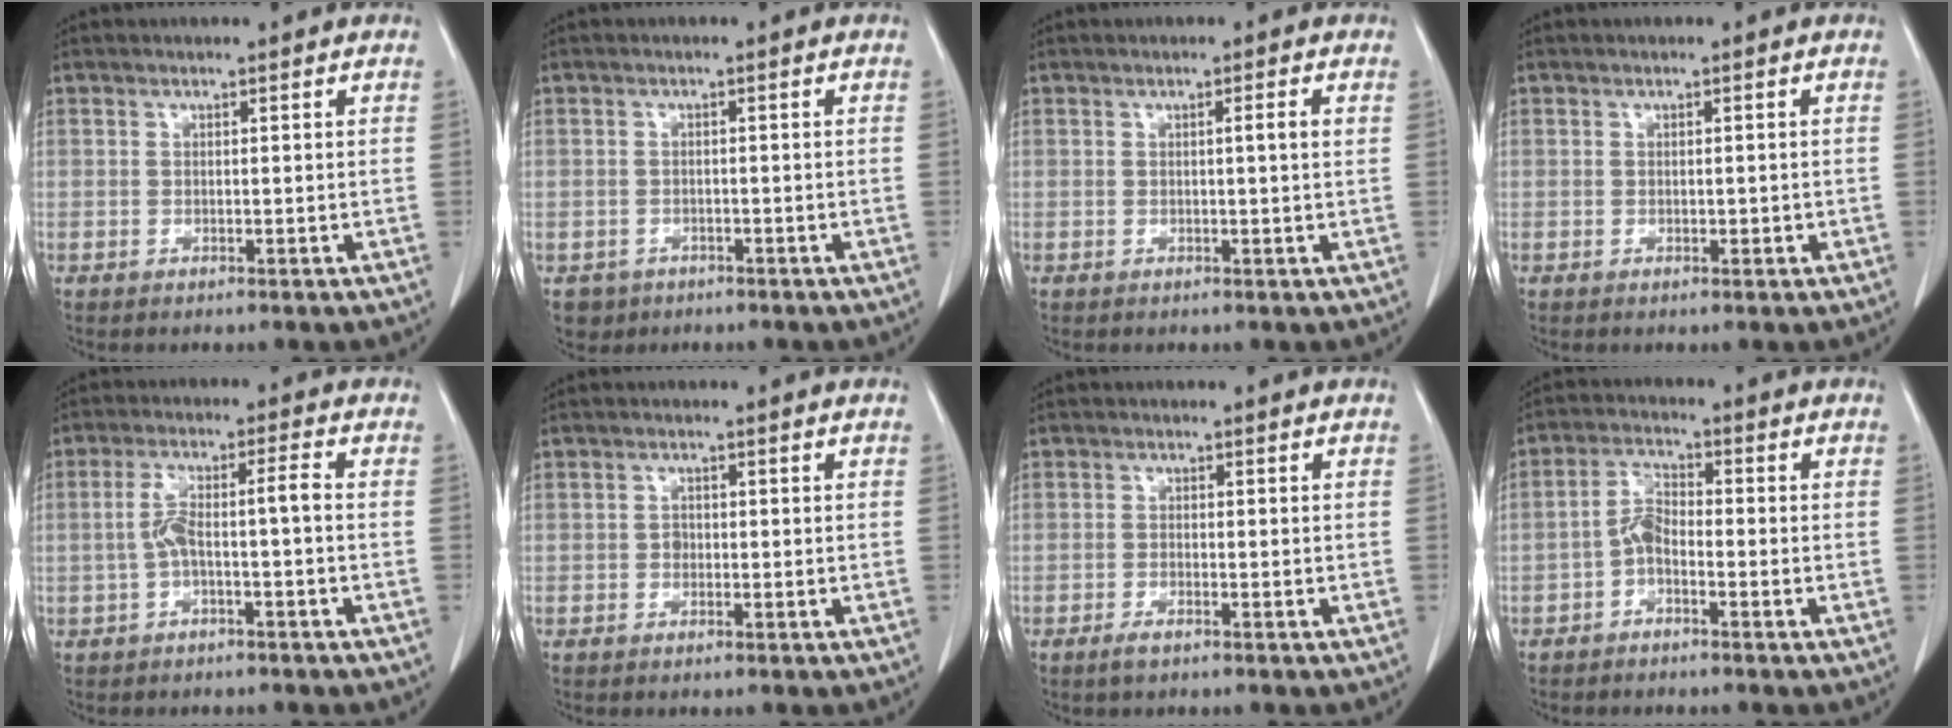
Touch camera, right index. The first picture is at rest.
{"total": 3.0, "force": [-1.7, 2.5, 0.1], "torque": [-0.002, 0.007, -0.025]}
{"total": 1.7, "force": [0.3, -0.2, 1.6], "torque": [-0.025, 0.001, 0.004]}
{"total": 0.7, "force": [-0.2, 0.4, 0.5], "torque": [-0.012, 0.000, 0.002]}
{"total": 5.2, "force": [-1.0, 0.4, 5.1], "torque": [-0.109, 0.030, -0.013]}
{"total": 1.0, "force": [-0.2, 0.8, 0.5], "torque": [-0.009, 0.005, -0.002]}
{"total": 1.9, "force": [-1.3, 0.4, 1.2], "torque": [-0.027, -0.002, -0.024]}
{"total": 3.6, "force": [-1.6, 1.5, 2.9], "torque": [-0.064, 0.009, -0.035]}